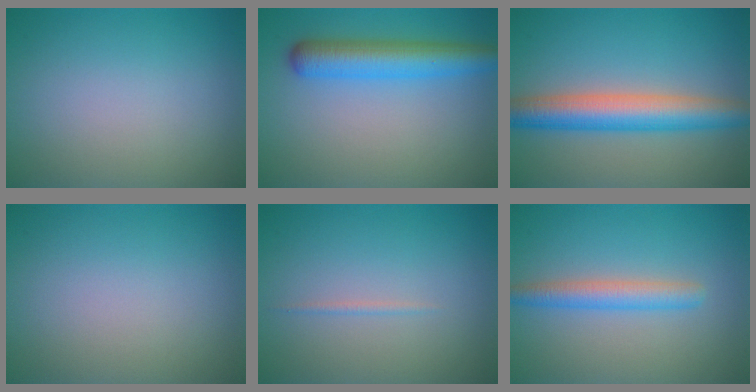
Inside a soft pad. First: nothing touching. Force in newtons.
{"total": 5.3, "press": 5.3, "slide": 0.2}
{"total": 6.4, "press": 6.4, "slide": 0.2}
{"total": 0.0}
{"total": 0.5, "press": 0.5, "slide": 0.0}
{"total": 2.9, "press": 2.9, "slide": 0.0}